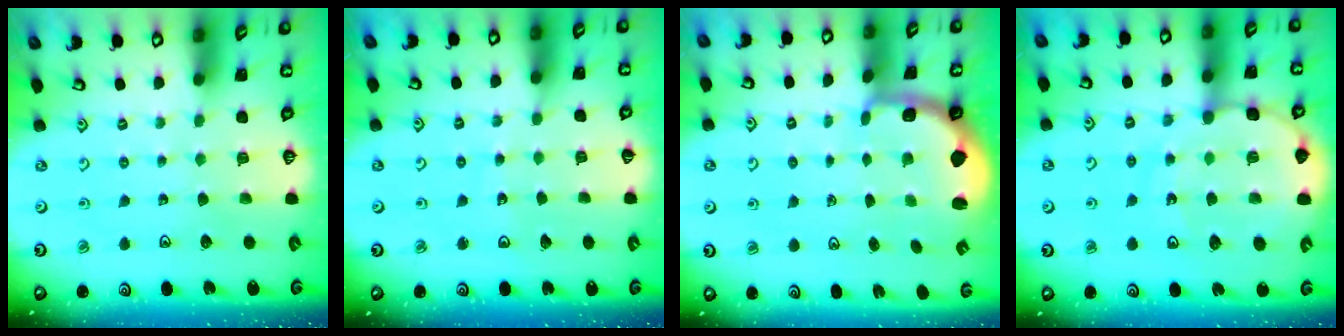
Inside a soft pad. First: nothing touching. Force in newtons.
{"total": 3.4, "press": 3.4, "slide": 0.2}
{"total": 1.7, "press": 1.3, "slide": 1.0}
{"total": 12.5, "press": 12.0, "slide": 3.3}